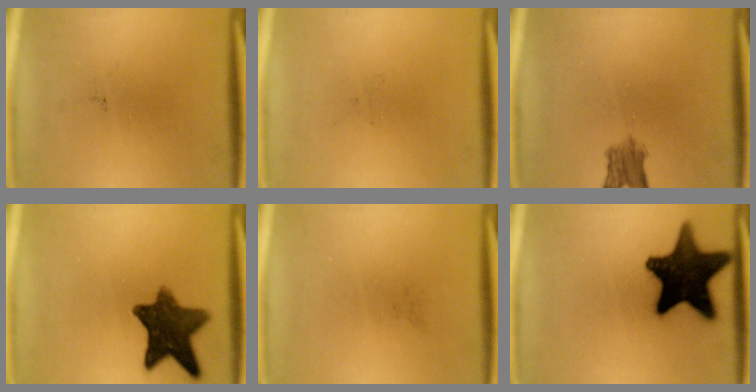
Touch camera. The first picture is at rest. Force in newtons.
{"total": 0.0}
{"total": 3.2}
{"total": 10.8}
{"total": 0.0}
{"total": 18.1}